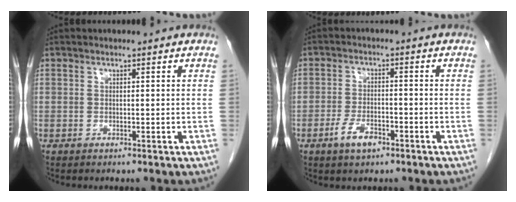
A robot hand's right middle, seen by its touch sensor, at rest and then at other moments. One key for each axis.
{"total": 4.4, "fx": -2.6, "fy": 1.8, "fz": 3.1, "tx": -0.063, "ty": 0.001, "tz": -0.044}